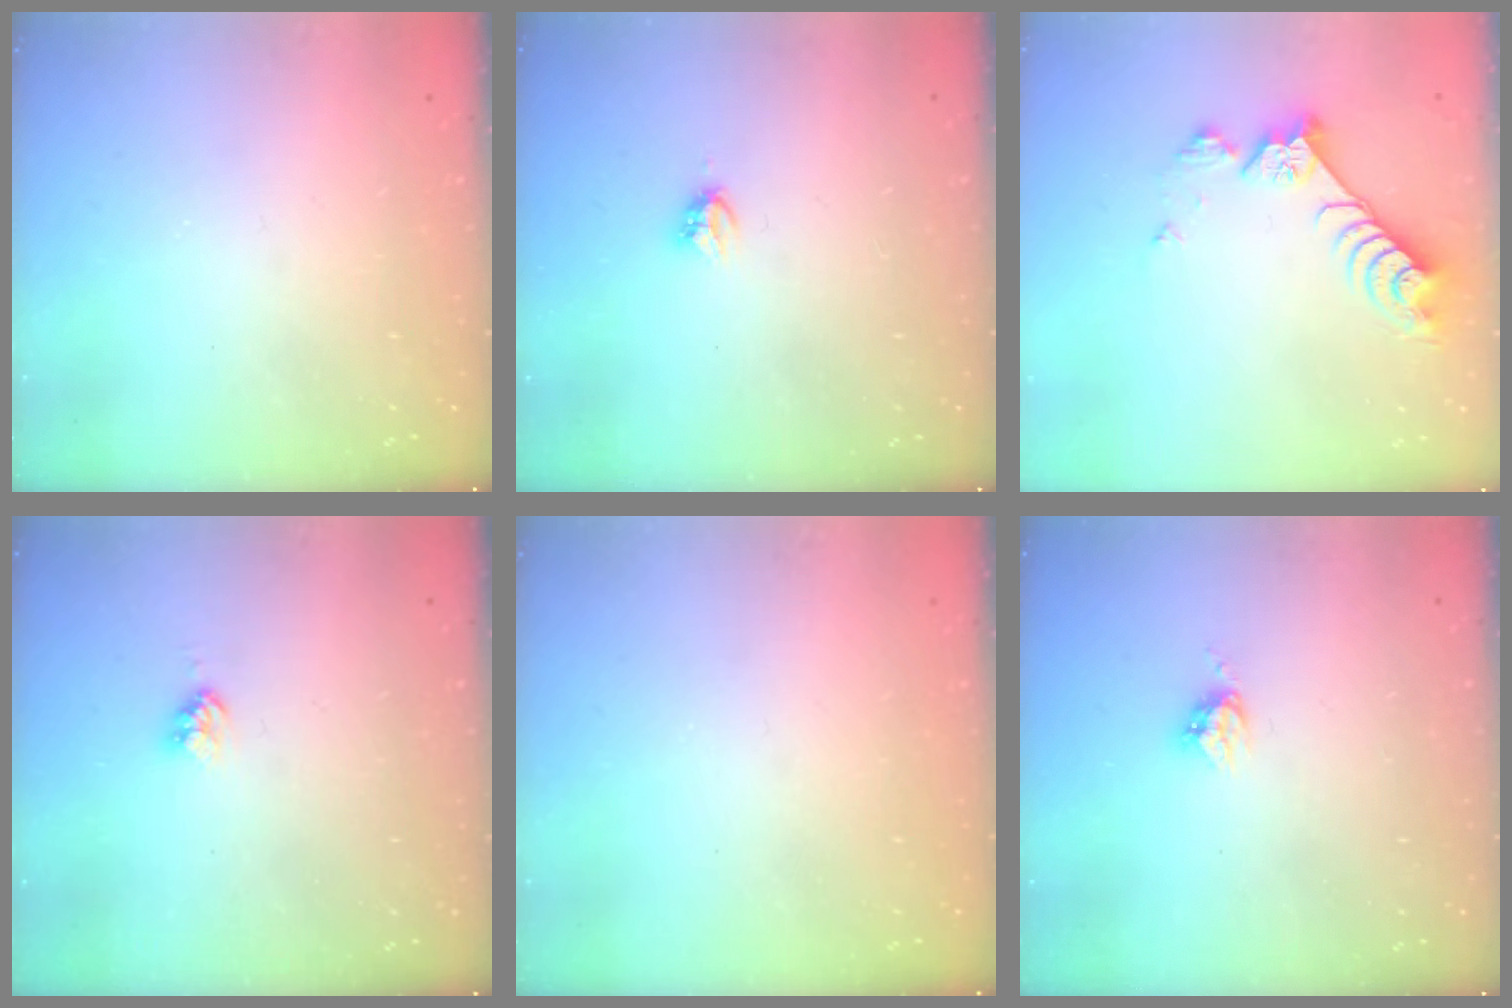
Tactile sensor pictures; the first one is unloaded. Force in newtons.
{"total": 3.6, "press": 3.5, "slide": 0.5}
{"total": 9.6, "press": 9.6, "slide": 0.6}
{"total": 3.8, "press": 3.8, "slide": 0.3}
{"total": 0.0}
{"total": 4.0, "press": 4.0, "slide": 0.0}